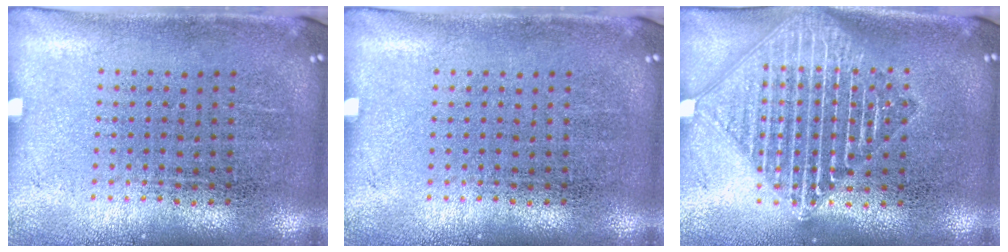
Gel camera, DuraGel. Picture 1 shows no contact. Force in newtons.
{"total": 0.0}
{"total": 3.0, "press": 3.0, "slide": 0.4}